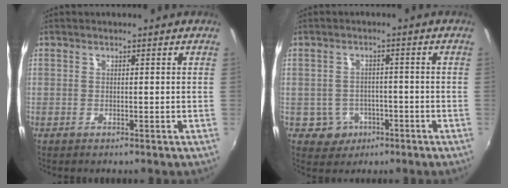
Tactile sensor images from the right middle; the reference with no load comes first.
{"total": 5.0, "force": [-2.2, 4.4, 0.9], "torque": [-0.032, 0.010, -0.022]}